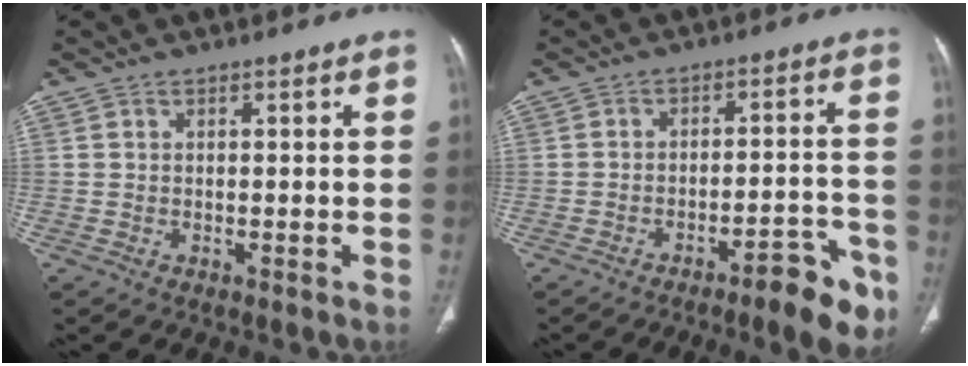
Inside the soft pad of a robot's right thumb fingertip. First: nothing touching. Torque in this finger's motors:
{"motor_torque": [1.26, 1.34, -0.09, -0.08, 0.24]}